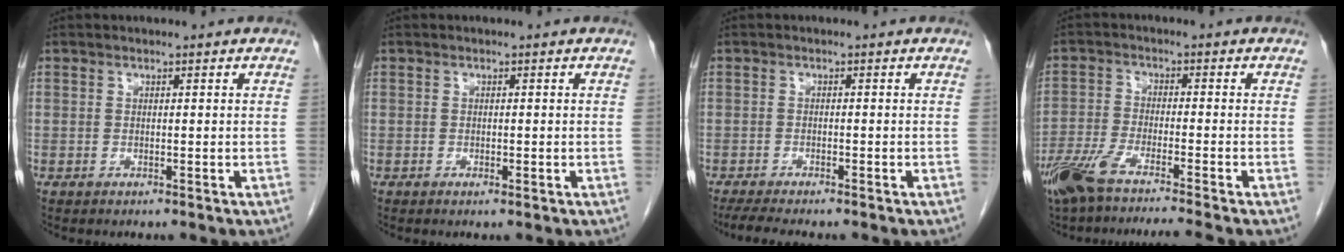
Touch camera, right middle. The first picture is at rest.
{"total": 0.8, "force": [-0.4, 0.3, 0.6], "torque": [-0.010, 0.000, -0.003]}
{"total": 5.9, "force": [-4.9, 0.9, 3.1], "torque": [-0.047, -0.013, -0.074]}
{"total": 10.2, "force": [-8.1, -0.3, 6.1], "torque": [-0.107, -0.025, -0.141]}